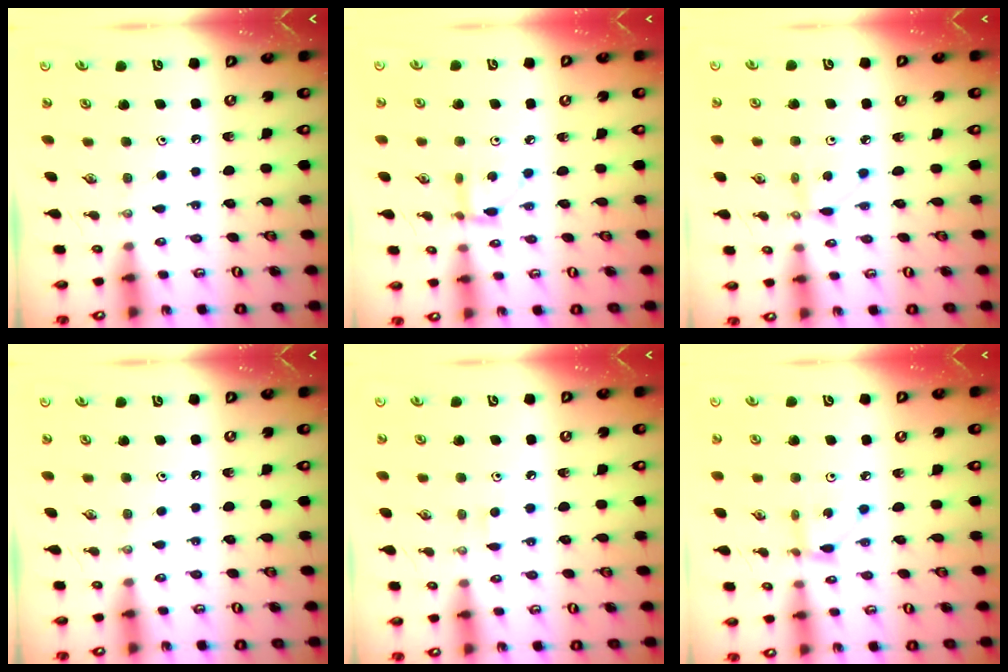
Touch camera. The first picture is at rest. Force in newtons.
{"total": 3.7, "press": 3.7, "slide": 0.2}
{"total": 3.0, "press": 3.0, "slide": 0.3}
{"total": 0.0}
{"total": 2.9, "press": 2.9, "slide": 0.4}
{"total": 2.4, "press": 2.4, "slide": 0.2}